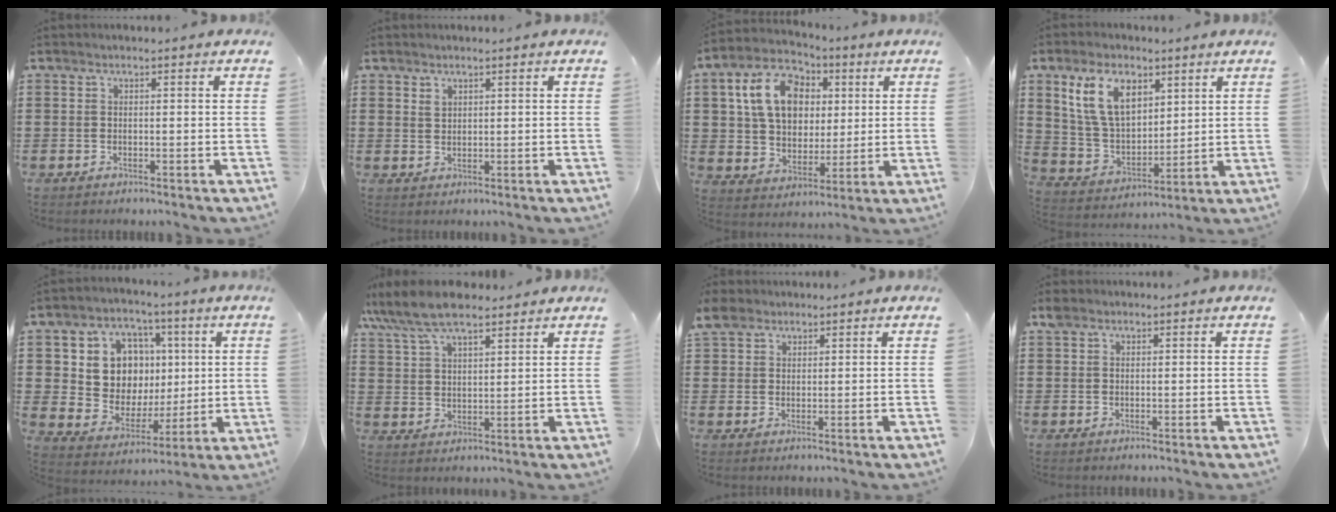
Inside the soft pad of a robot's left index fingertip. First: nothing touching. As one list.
[{"total": 1.3, "force": [1.1, 0.7, 0.3], "torque": [-0.010, 0.003, 0.021]}, {"total": 11.7, "force": [3.1, 9.0, 6.8], "torque": [-0.156, 0.018, 0.058]}, {"total": 10.6, "force": [5.8, 6.4, 6.1], "torque": [-0.138, 0.015, 0.111]}, {"total": 10.4, "force": [3.0, 9.2, 4.0], "torque": [-0.105, -0.004, 0.063]}, {"total": 8.5, "force": [7.2, 2.5, 3.9], "torque": [-0.100, -0.011, 0.133]}, {"total": 4.0, "force": [2.9, 2.4, 1.2], "torque": [-0.029, 0.007, 0.055]}, {"total": 1.3, "force": [0.9, 0.8, 0.4], "torque": [-0.013, 0.003, 0.018]}]